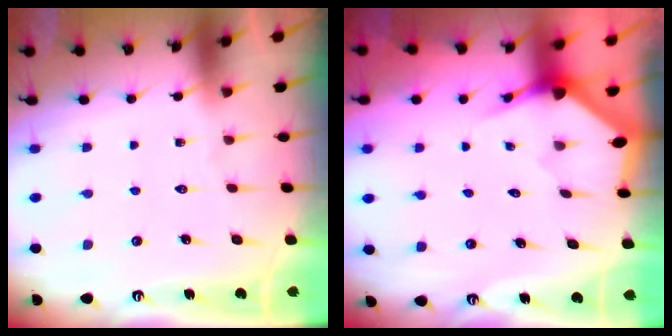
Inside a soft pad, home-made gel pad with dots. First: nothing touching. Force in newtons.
{"total": 2.9, "press": 2.9, "slide": 0.2}